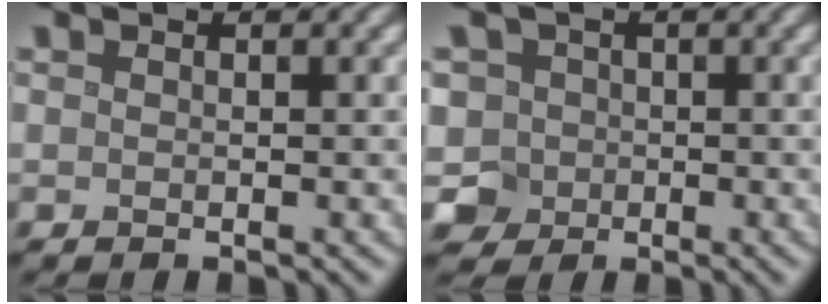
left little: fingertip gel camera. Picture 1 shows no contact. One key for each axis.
{"total": 4.7, "fx": 0.0, "fy": 4.5, "fz": 1.2, "tx": -0.016, "ty": 0.021, "tz": -0.021}